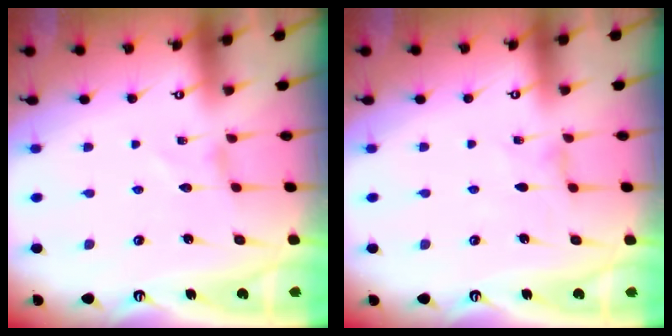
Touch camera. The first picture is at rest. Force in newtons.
{"total": 0.6, "press": 0.5, "slide": 0.2}